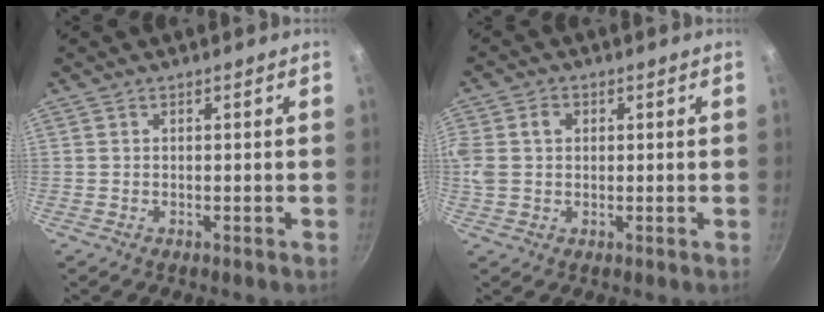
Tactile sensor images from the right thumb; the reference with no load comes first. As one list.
[{"total": 6.5, "force": [1.2, 5.0, 3.9], "torque": [-0.080, 0.013, 0.019]}]